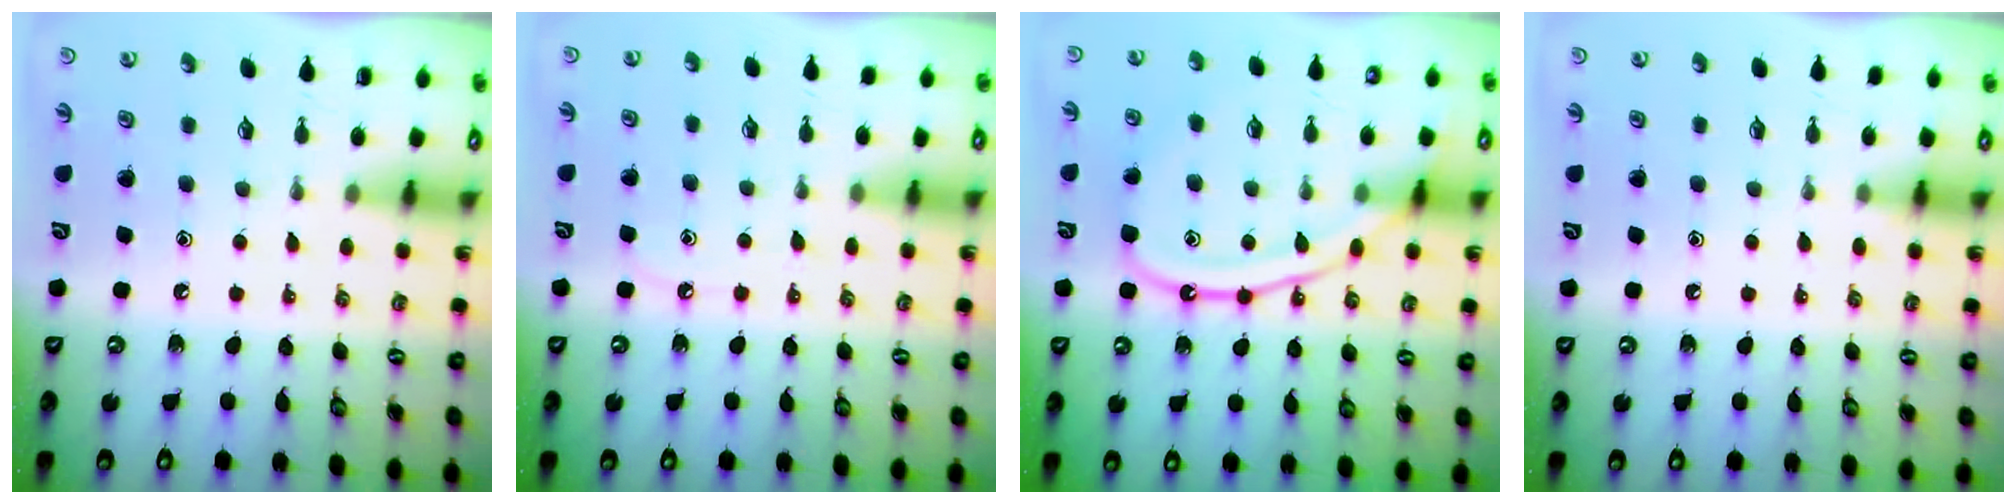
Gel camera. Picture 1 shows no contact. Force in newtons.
{"total": 6.0, "press": 6.0, "slide": 0.8}
{"total": 12.8, "press": 12.7, "slide": 1.2}
{"total": 5.2, "press": 5.1, "slide": 0.7}